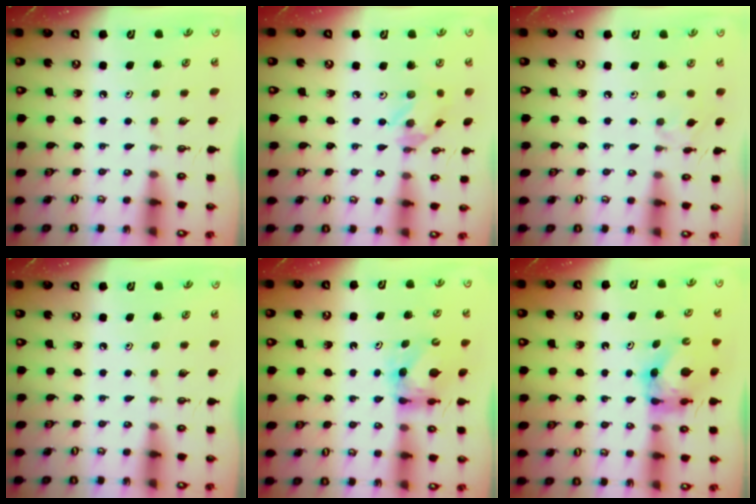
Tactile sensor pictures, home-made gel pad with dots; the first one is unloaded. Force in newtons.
{"total": 4.0, "press": 4.0, "slide": 0.2}
{"total": 1.8, "press": 1.8, "slide": 0.4}
{"total": 0.0}
{"total": 5.9, "press": 5.9, "slide": 0.7}
{"total": 6.1, "press": 6.1, "slide": 0.2}